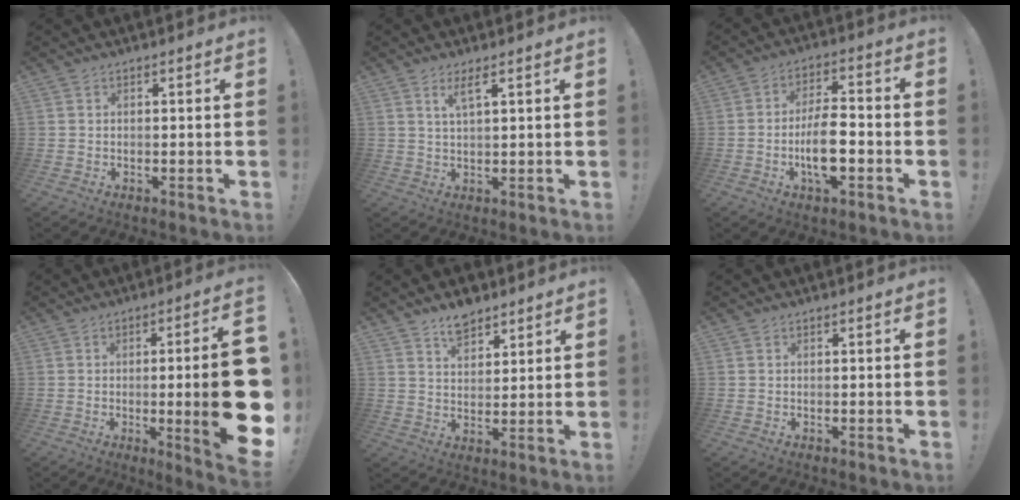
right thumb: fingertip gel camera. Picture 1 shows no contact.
{"total": 3.8, "force": [2.1, 0.5, 3.1], "torque": [-0.054, -0.006, 0.034]}
{"total": 11.3, "force": [-3.3, 4.2, 9.9], "torque": [-0.185, 0.004, -0.061]}
{"total": 19.1, "force": [-1.9, 2.3, 18.9], "torque": [-0.260, -0.006, -0.020]}
{"total": 7.3, "force": [5.7, 3.7, 2.6], "torque": [-0.031, -0.034, 0.103]}
{"total": 0.0}